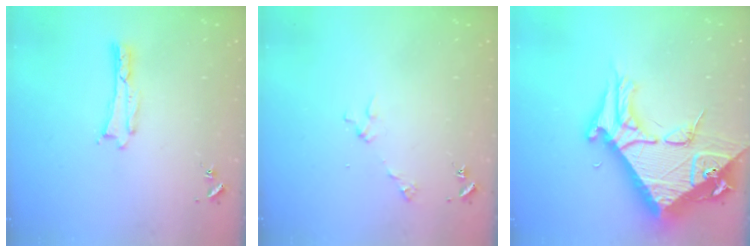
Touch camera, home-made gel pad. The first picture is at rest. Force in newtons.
{"total": 2.9, "press": 2.9, "slide": 0.2}
{"total": 13.0, "press": 12.9, "slide": 1.4}